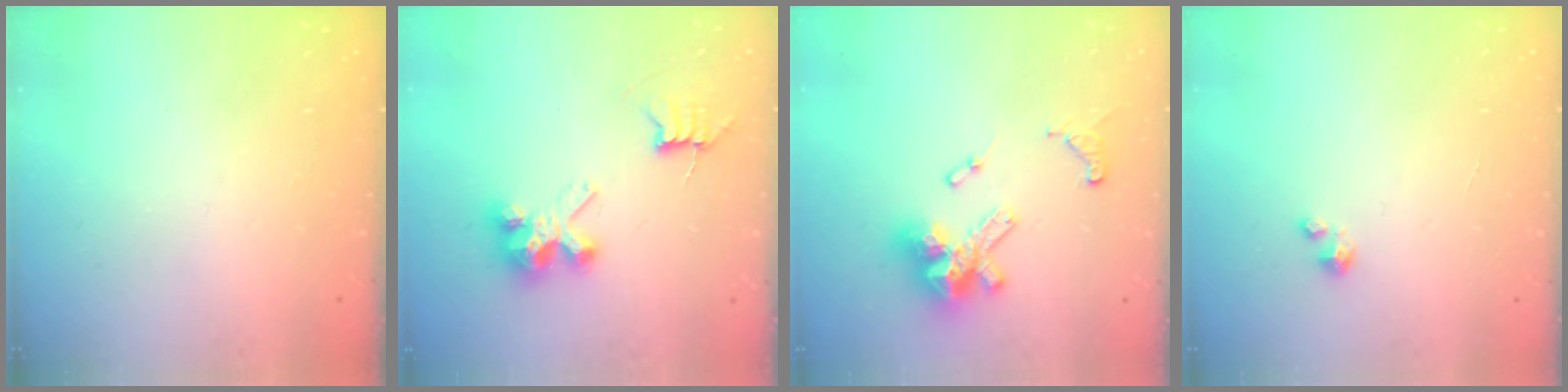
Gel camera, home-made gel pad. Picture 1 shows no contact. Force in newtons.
{"total": 7.3, "press": 7.3, "slide": 0.6}
{"total": 15.0, "press": 14.9, "slide": 1.9}
{"total": 0.6, "press": 0.6, "slide": 0.3}